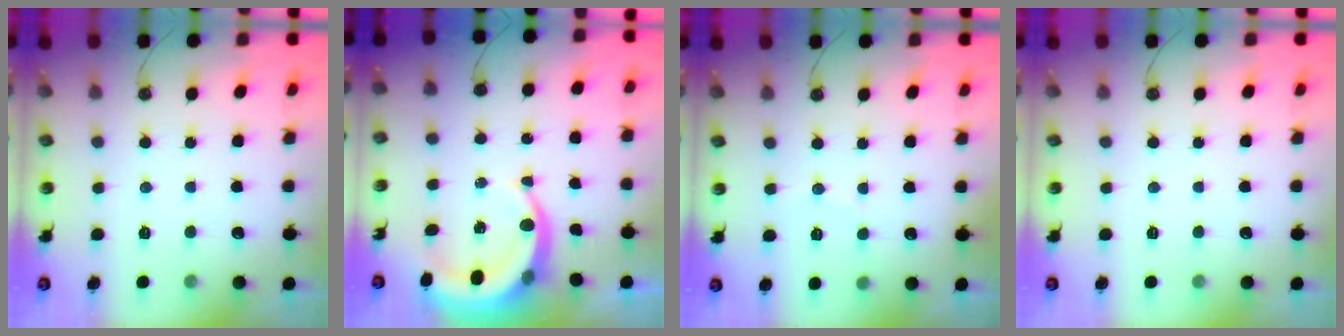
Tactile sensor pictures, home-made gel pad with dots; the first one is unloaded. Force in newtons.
{"total": 7.9, "press": 7.8, "slide": 1.0}
{"total": 3.0, "press": 3.0, "slide": 0.4}
{"total": 0.0}